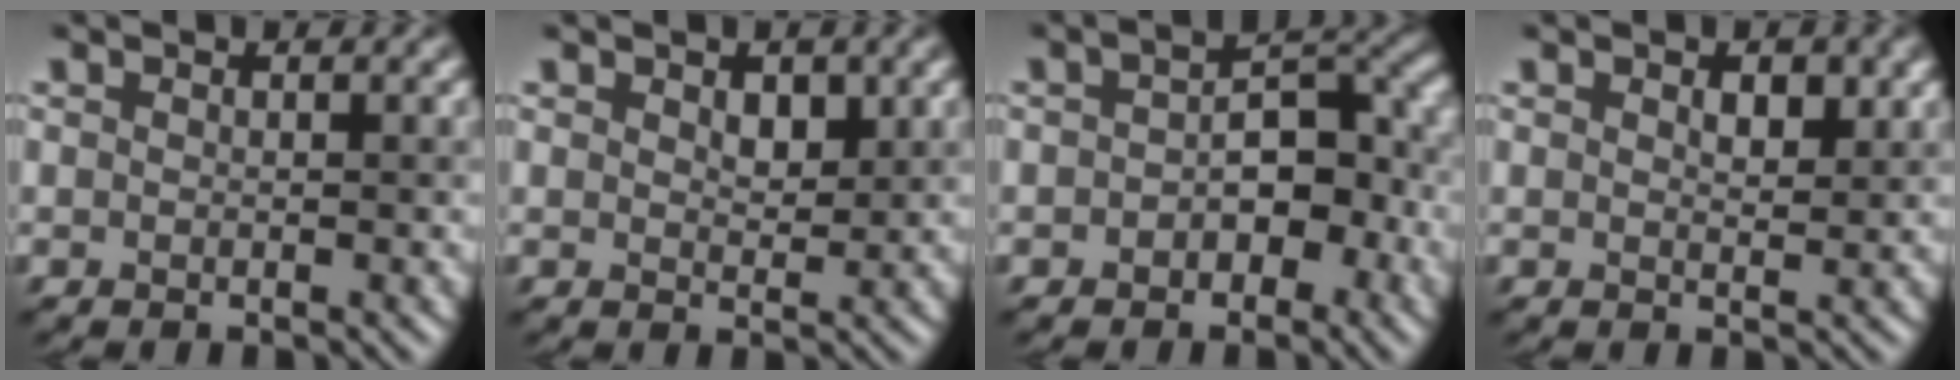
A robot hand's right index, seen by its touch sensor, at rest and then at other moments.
{"total": 1.5, "force": [0.9, 0.9, 0.8], "torque": [-0.012, 0.002, 0.018]}
{"total": 4.5, "force": [-0.7, 2.7, 3.5], "torque": [-0.038, 0.014, -0.016]}
{"total": 1.4, "force": [0.9, 0.6, 0.9], "torque": [-0.013, 0.002, 0.019]}